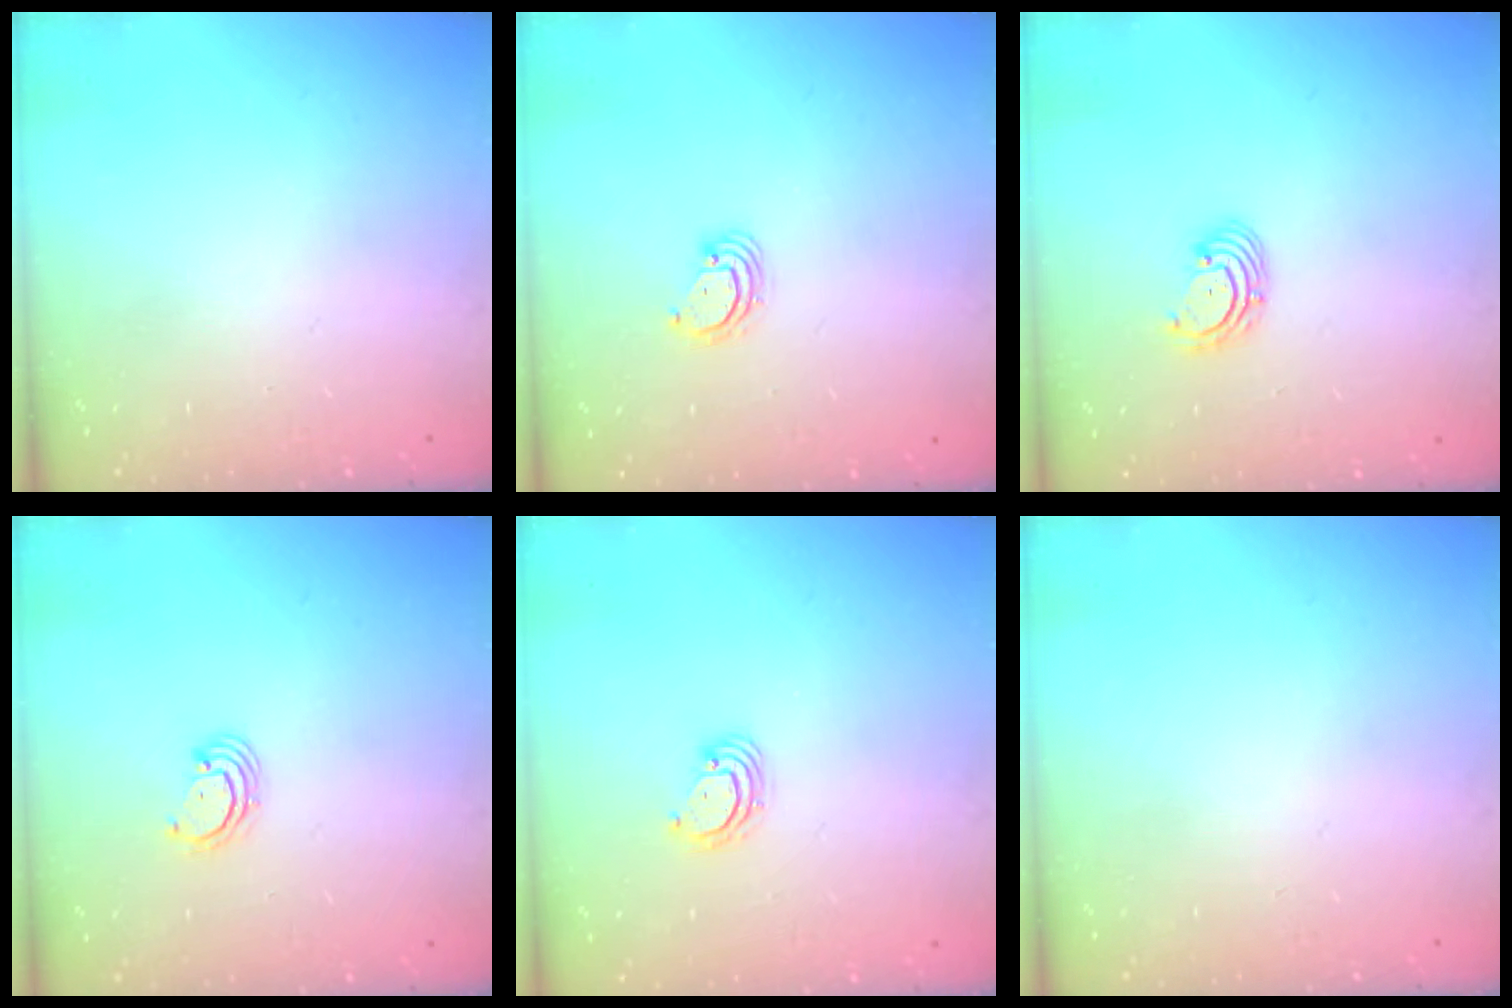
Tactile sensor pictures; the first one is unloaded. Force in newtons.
{"total": 3.0, "press": 3.0, "slide": 0.2}
{"total": 2.9, "press": 2.9, "slide": 0.3}
{"total": 2.6, "press": 2.6, "slide": 0.3}
{"total": 3.4, "press": 3.4, "slide": 0.2}
{"total": 0.0}